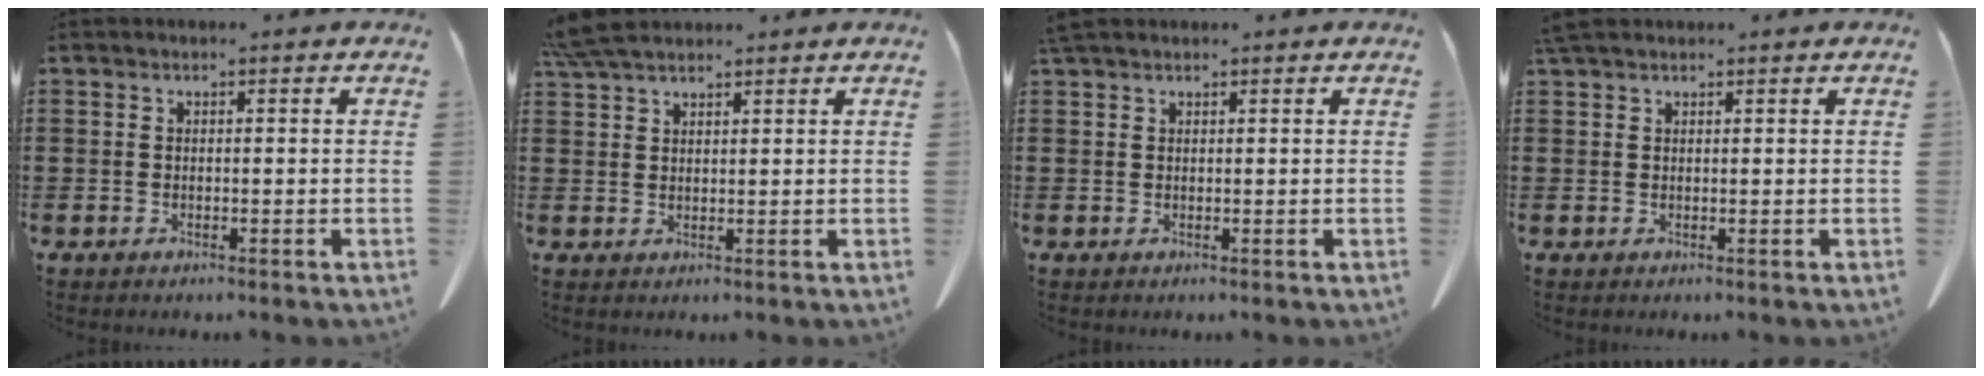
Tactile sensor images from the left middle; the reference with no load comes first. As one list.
[{"total": 4.8, "force": [4.1, 1.0, 2.3], "torque": [-0.058, -0.001, 0.079]}, {"total": 1.3, "force": [1.1, 0.3, 0.6], "torque": [-0.016, 0.000, 0.022]}, {"total": 1.7, "force": [1.4, 0.5, 0.8], "torque": [-0.021, 0.002, 0.028]}]